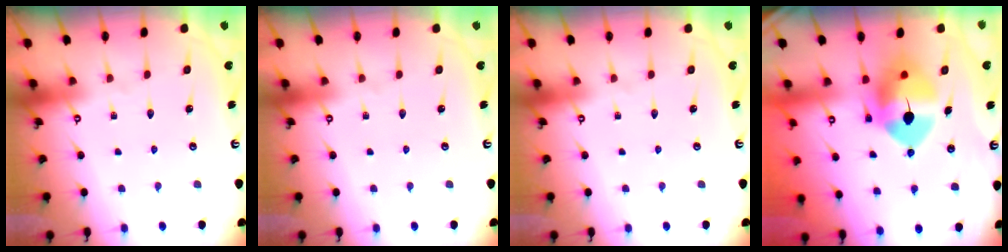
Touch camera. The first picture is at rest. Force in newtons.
{"total": 0.0}
{"total": 0.0}
{"total": 12.2, "press": 11.9, "slide": 2.3}